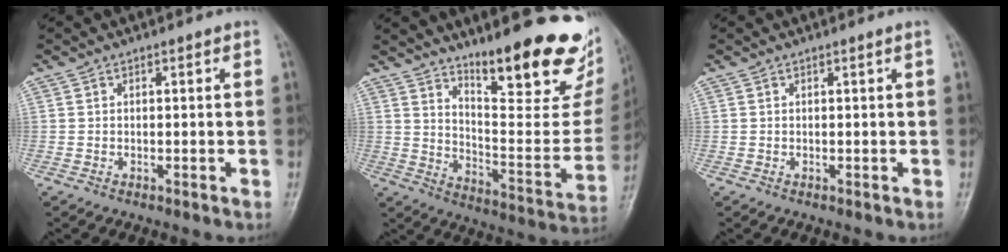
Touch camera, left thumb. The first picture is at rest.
{"total": 26.4, "force": [17.2, 7.1, 18.7], "torque": [-0.225, -0.100, 0.252]}
{"total": 0.0}